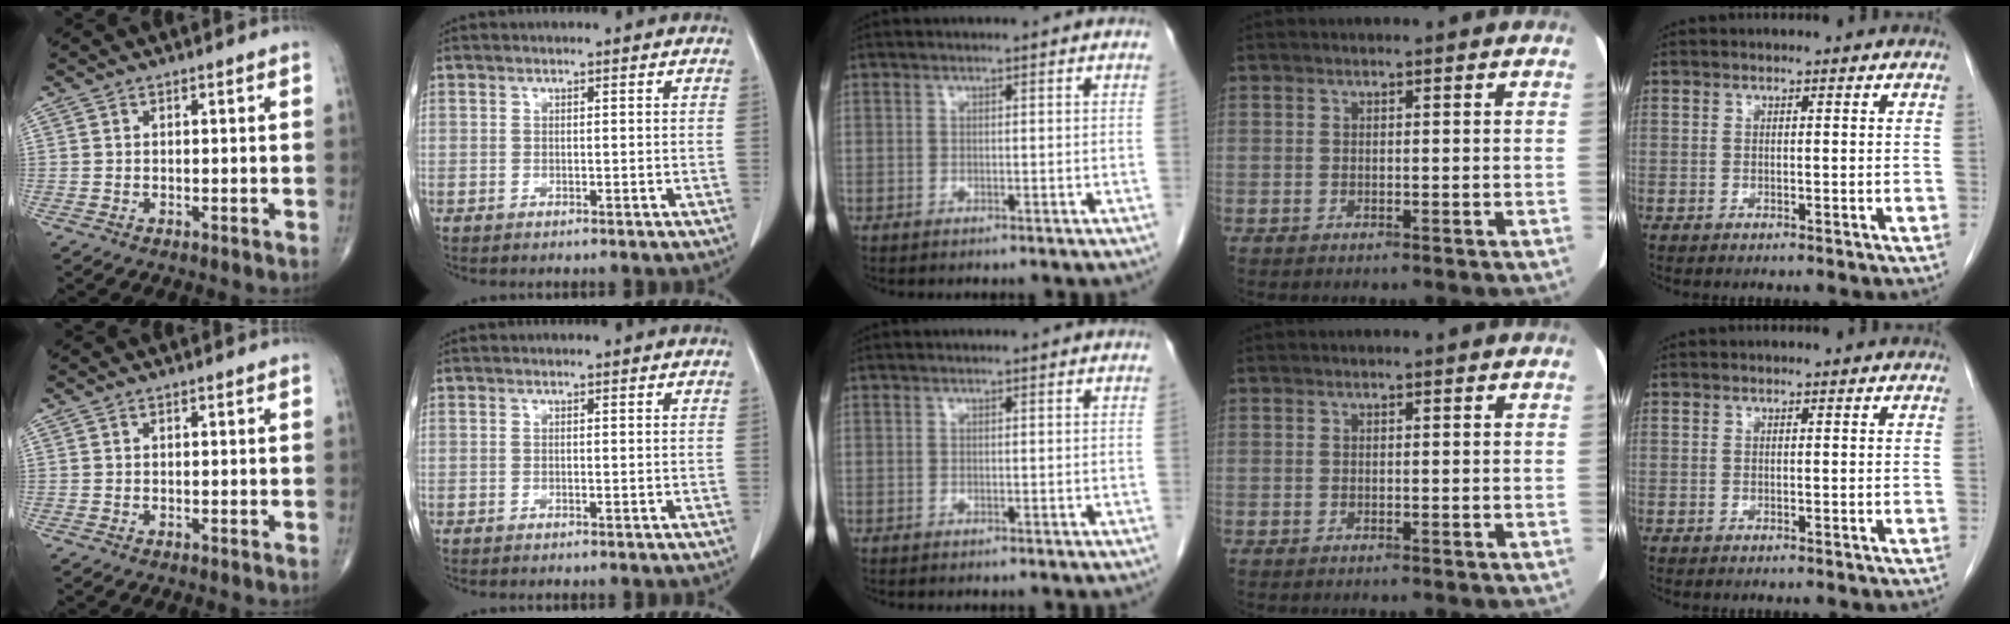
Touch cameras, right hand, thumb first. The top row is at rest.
{}